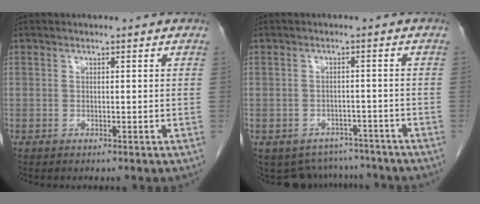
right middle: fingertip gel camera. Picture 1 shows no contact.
{"total": 8.3, "force": [-7.4, 3.7, 0.1], "torque": [-0.002, 0.015, -0.090]}